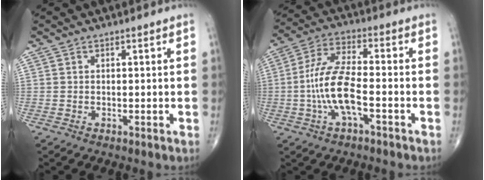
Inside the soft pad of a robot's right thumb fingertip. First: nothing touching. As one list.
[{"total": 11.0, "force": [-2.8, 3.7, 10.0], "torque": [-0.213, 0.034, -0.056]}]